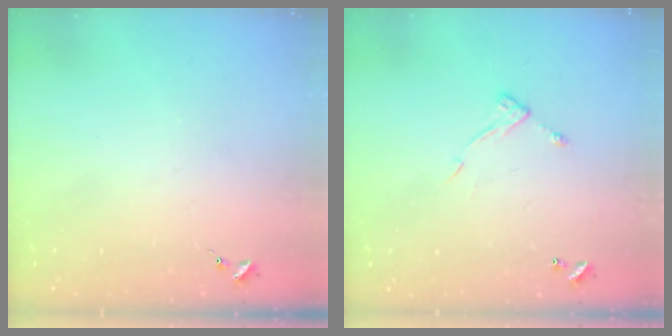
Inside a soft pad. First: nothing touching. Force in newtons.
{"total": 6.4, "press": 6.4, "slide": 0.7}